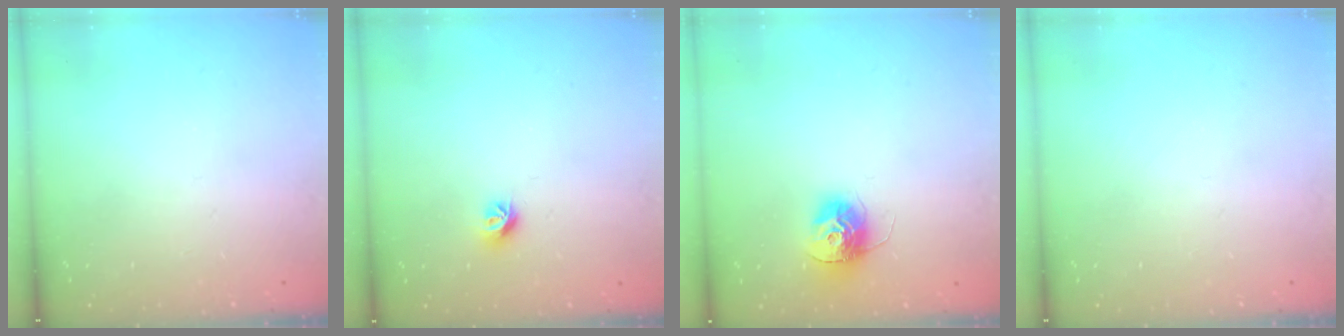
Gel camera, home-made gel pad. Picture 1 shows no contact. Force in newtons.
{"total": 6.5, "press": 6.5, "slide": 0.7}
{"total": 12.3, "press": 12.3, "slide": 1.0}
{"total": 0.0}